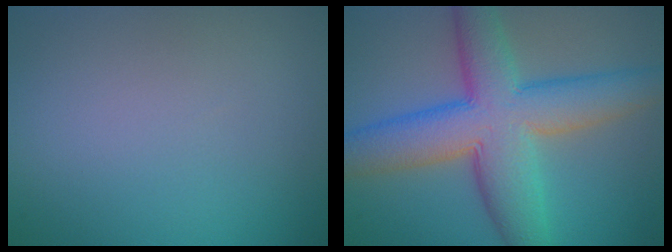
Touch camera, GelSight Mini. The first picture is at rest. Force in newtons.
{"total": 9.9, "press": 9.9, "slide": 0.4}